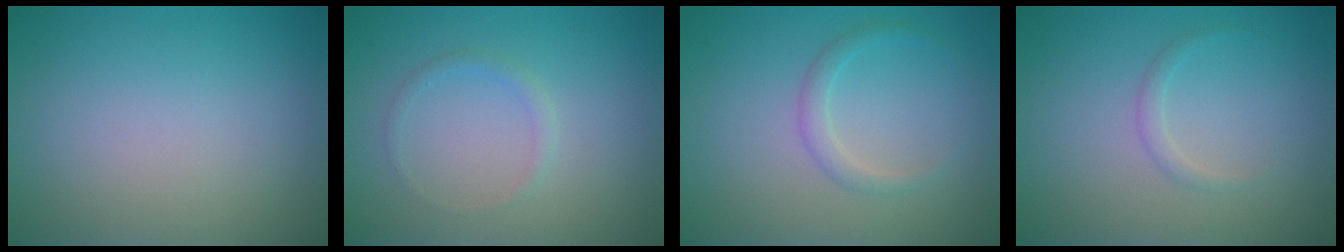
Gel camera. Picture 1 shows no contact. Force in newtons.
{"total": 0.9, "press": 0.9, "slide": 0.1}
{"total": 1.5, "press": 1.5, "slide": 0.1}
{"total": 0.9, "press": 0.9, "slide": 0.1}